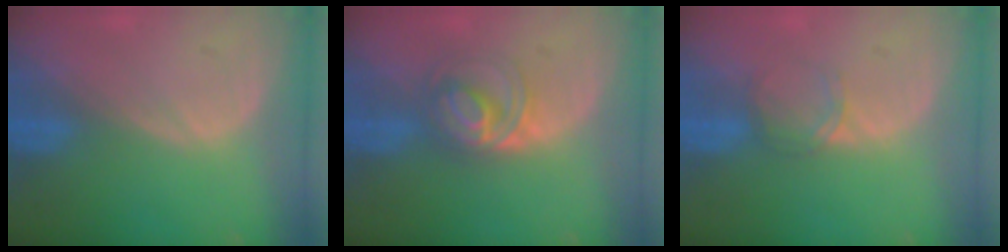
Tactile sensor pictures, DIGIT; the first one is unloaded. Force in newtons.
{"total": 5.9, "press": 5.5, "slide": 2.1}
{"total": 2.2, "press": 2.2, "slide": 0.2}